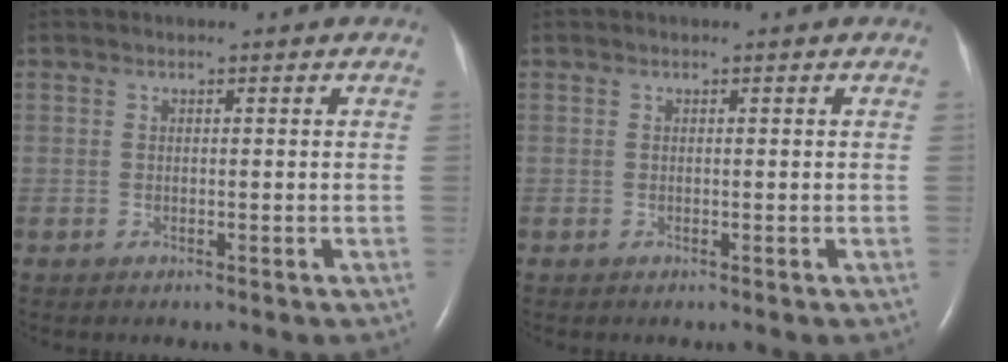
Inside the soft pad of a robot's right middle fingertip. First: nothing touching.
{"total": 0.0}